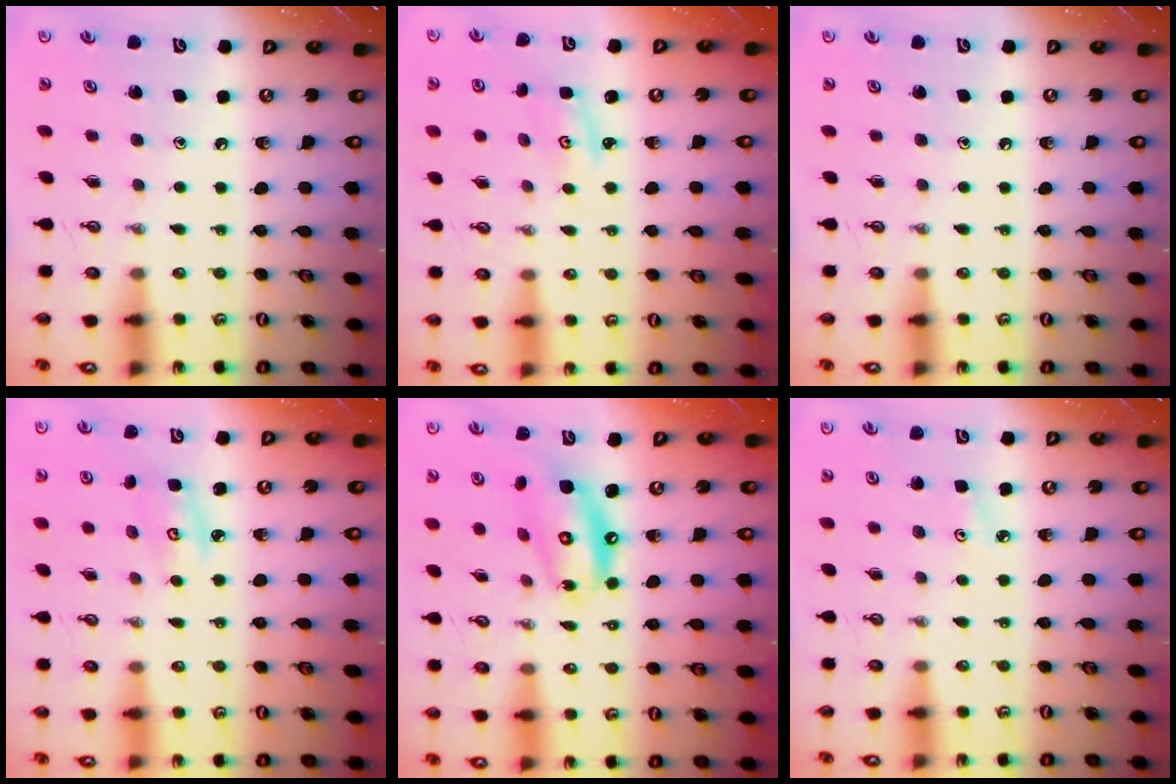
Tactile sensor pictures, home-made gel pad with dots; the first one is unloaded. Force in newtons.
{"total": 1.7, "press": 1.7, "slide": 0.2}
{"total": 0.0}
{"total": 4.3, "press": 4.3, "slide": 0.4}
{"total": 12.8, "press": 12.8, "slide": 1.2}
{"total": 2.9, "press": 2.9, "slide": 0.3}